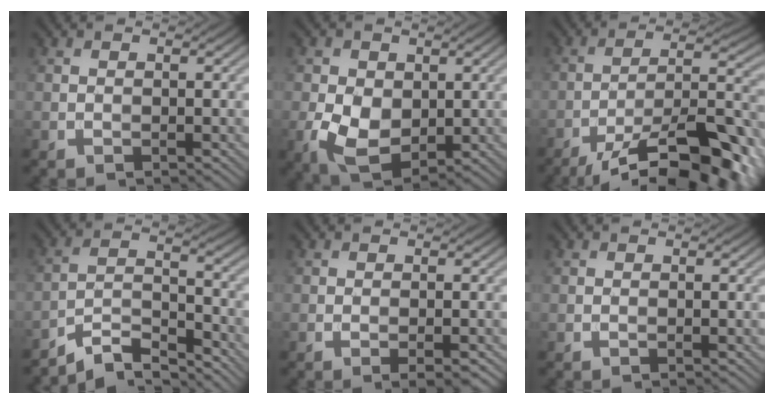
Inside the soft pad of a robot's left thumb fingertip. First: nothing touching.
{"total": 7.3, "force": [-0.3, 5.2, 5.2], "torque": [-0.114, -0.009, -0.003]}
{"total": 17.0, "force": [-12.1, 4.5, 11.1], "torque": [-0.180, -0.014, -0.180]}
{"total": 6.7, "force": [-5.7, 1.7, 3.1], "torque": [-0.059, -0.004, -0.112]}
{"total": 1.5, "force": [-0.5, 0.1, 1.4], "torque": [-0.021, 0.002, -0.006]}
{"total": 0.0}